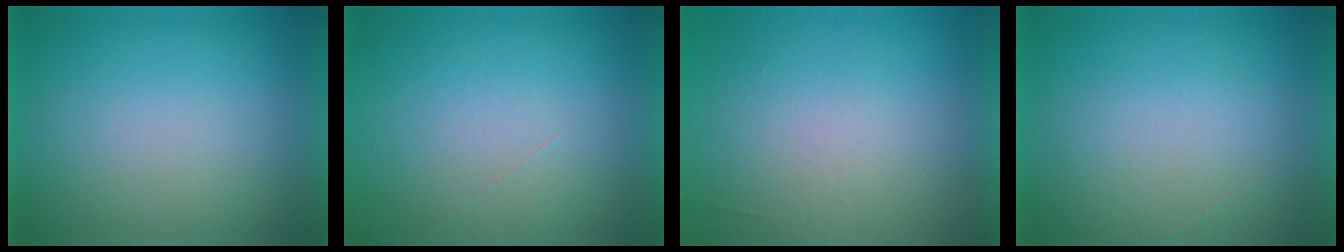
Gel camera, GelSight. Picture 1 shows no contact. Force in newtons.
{"total": 1.1}
{"total": 6.8}
{"total": 1.0}